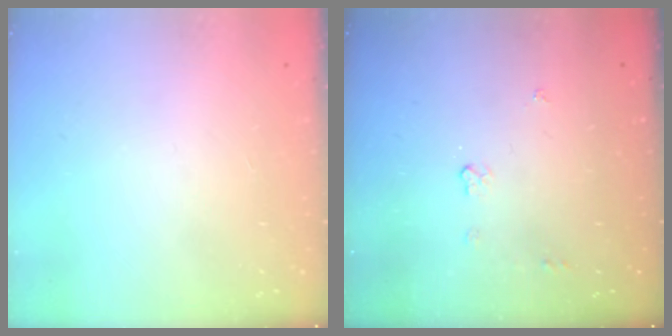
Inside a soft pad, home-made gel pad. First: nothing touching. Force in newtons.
{"total": 3.6, "press": 3.6, "slide": 0.1}